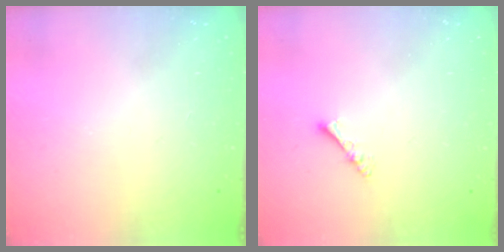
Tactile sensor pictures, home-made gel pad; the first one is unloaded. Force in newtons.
{"total": 2.7, "press": 2.7, "slide": 0.4}